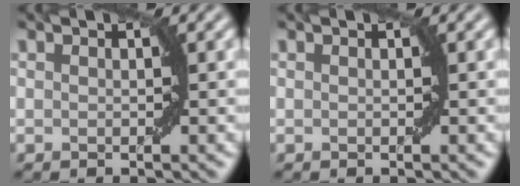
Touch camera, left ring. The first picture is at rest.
{"total": 0.0}